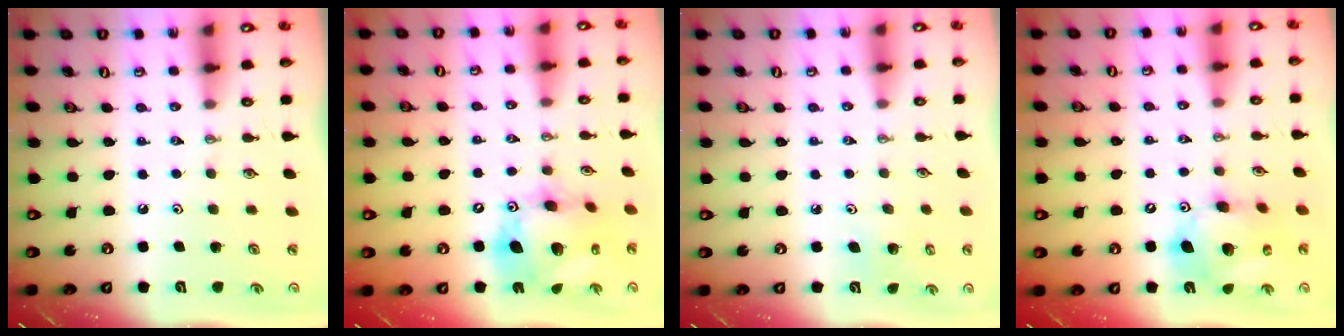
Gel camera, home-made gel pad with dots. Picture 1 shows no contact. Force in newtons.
{"total": 17.0, "press": 16.9, "slide": 1.9}
{"total": 4.5, "press": 4.5, "slide": 0.2}
{"total": 14.9, "press": 14.7, "slide": 2.6}